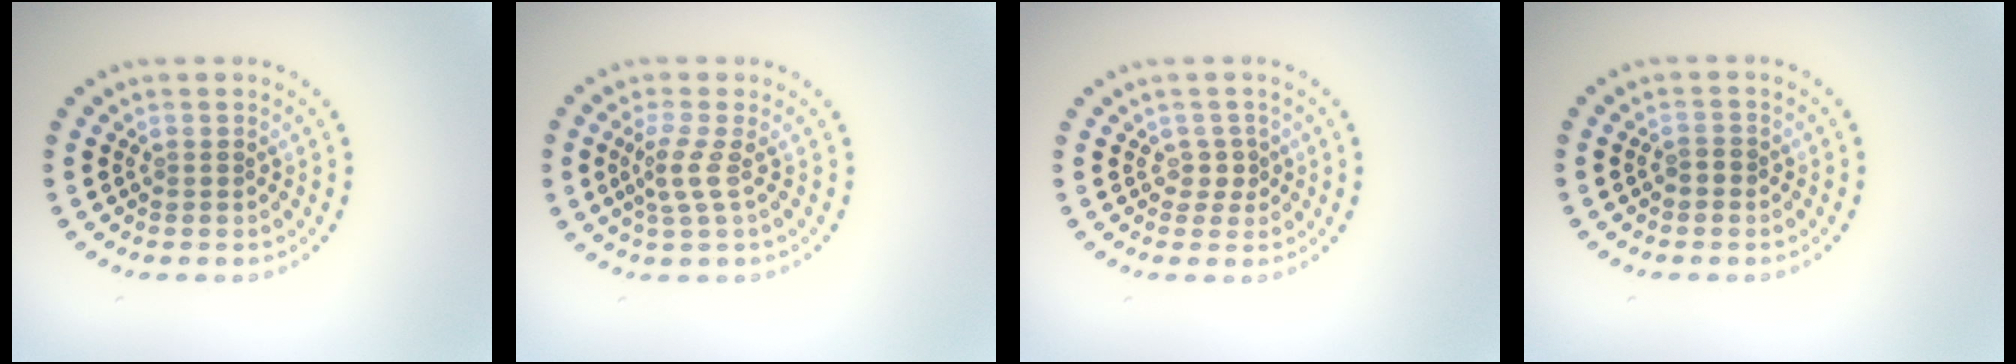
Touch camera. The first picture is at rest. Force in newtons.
{"total": 2.1, "press": 1.6, "slide": 1.5}
{"total": 1.3, "press": 0.9, "slide": 0.9}
{"total": 0.8, "press": 0.8, "slide": 0.1}